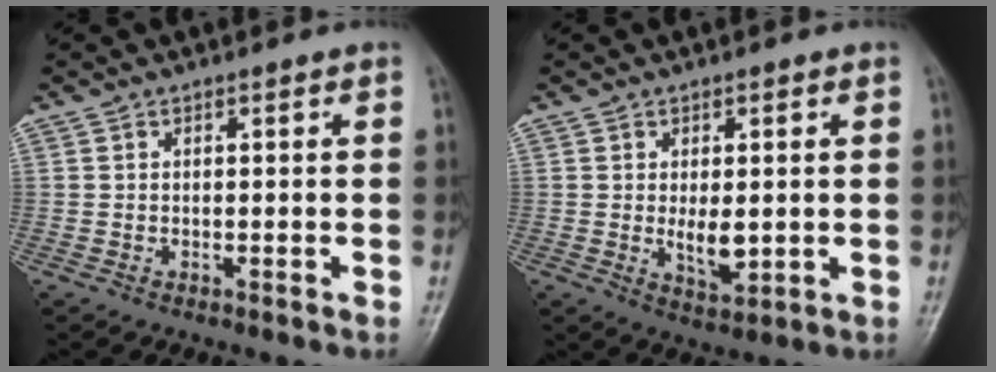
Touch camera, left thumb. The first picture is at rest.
{"total": 5.6, "force": [0.0, 2.7, 4.9], "torque": [-0.068, -0.014, 0.007]}